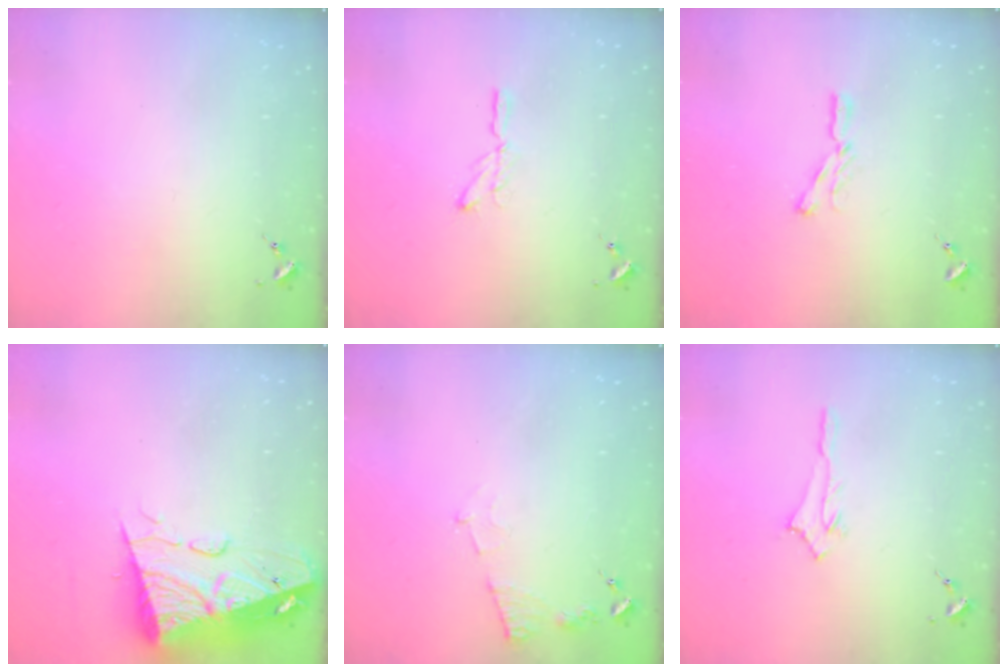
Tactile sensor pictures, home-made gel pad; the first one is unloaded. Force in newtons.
{"total": 4.0, "press": 4.0, "slide": 0.4}
{"total": 5.2, "press": 5.2, "slide": 0.4}
{"total": 14.3, "press": 14.2, "slide": 1.5}
{"total": 6.5, "press": 6.4, "slide": 1.1}
{"total": 2.8, "press": 2.8, "slide": 0.4}